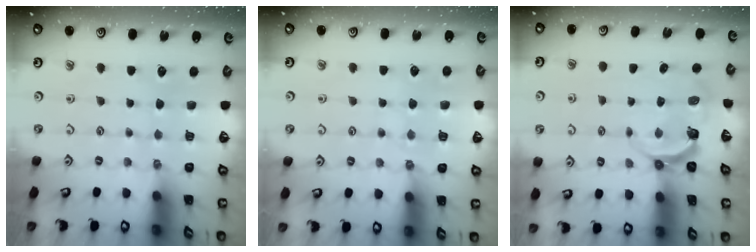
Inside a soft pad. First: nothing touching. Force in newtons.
{"total": 4.8, "press": 4.7, "slide": 0.7}
{"total": 5.9, "press": 4.8, "slide": 3.4}